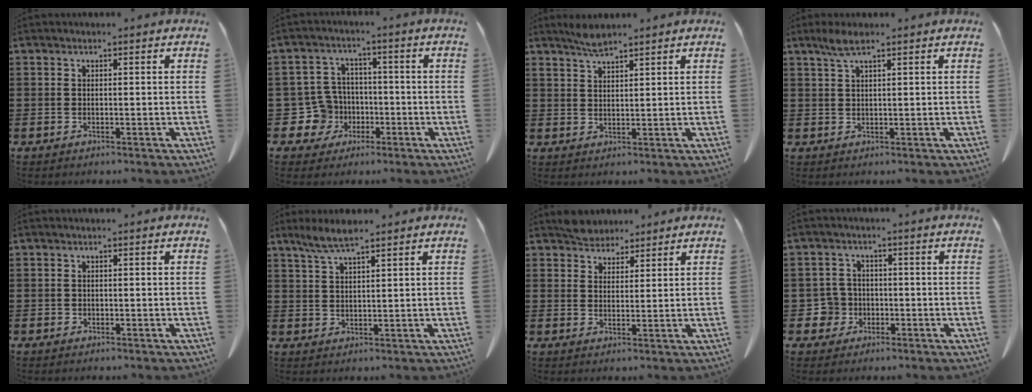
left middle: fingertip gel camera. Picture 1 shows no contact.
{"total": 7.2, "force": [-1.7, 6.7, 2.0], "torque": [-0.093, 0.004, -0.031]}
{"total": 2.8, "force": [2.5, 0.1, 1.3], "torque": [-0.029, 0.000, 0.047]}
{"total": 2.8, "force": [1.9, 0.1, 2.1], "torque": [-0.045, 0.002, 0.034]}
{"total": 0.0}
{"total": 4.2, "force": [3.1, 0.3, 2.8], "torque": [-0.061, 0.000, 0.058]}
{"total": 3.6, "force": [3.5, 1.0, 0.1], "torque": [-0.011, 0.000, 0.069]}
{"total": 4.1, "force": [-1.4, 3.7, 1.0], "torque": [-0.051, -0.001, -0.034]}